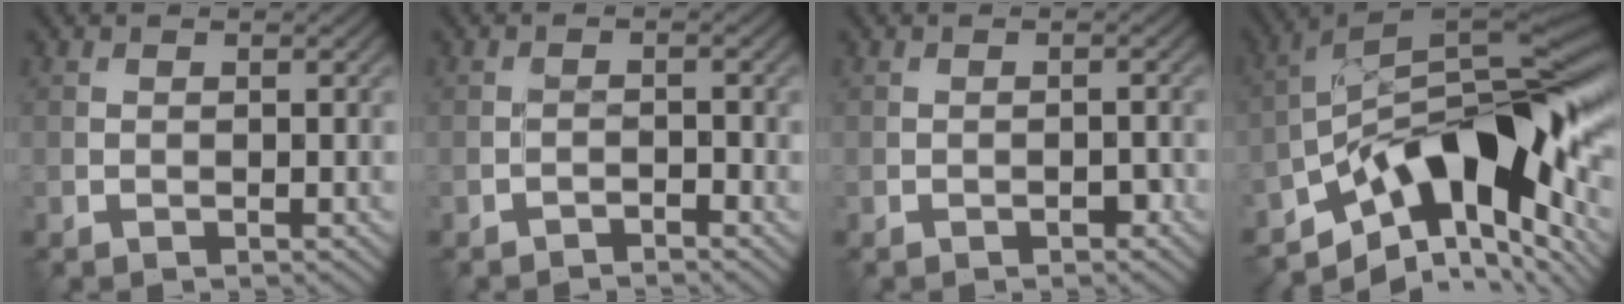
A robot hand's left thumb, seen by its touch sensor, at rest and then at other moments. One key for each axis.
{"total": 1.2, "fx": -1.1, "fy": 0.2, "fz": 0.4, "tx": -0.006, "ty": 0.003, "tz": -0.024}
{"total": 1.2, "fx": -0.7, "fy": 0.4, "fz": 0.8, "tx": -0.009, "ty": 0.001, "tz": -0.011}
{"total": 16.0, "fx": -6.4, "fy": 7.0, "fz": 12.8, "tx": -0.197, "ty": 0.005, "tz": -0.128}